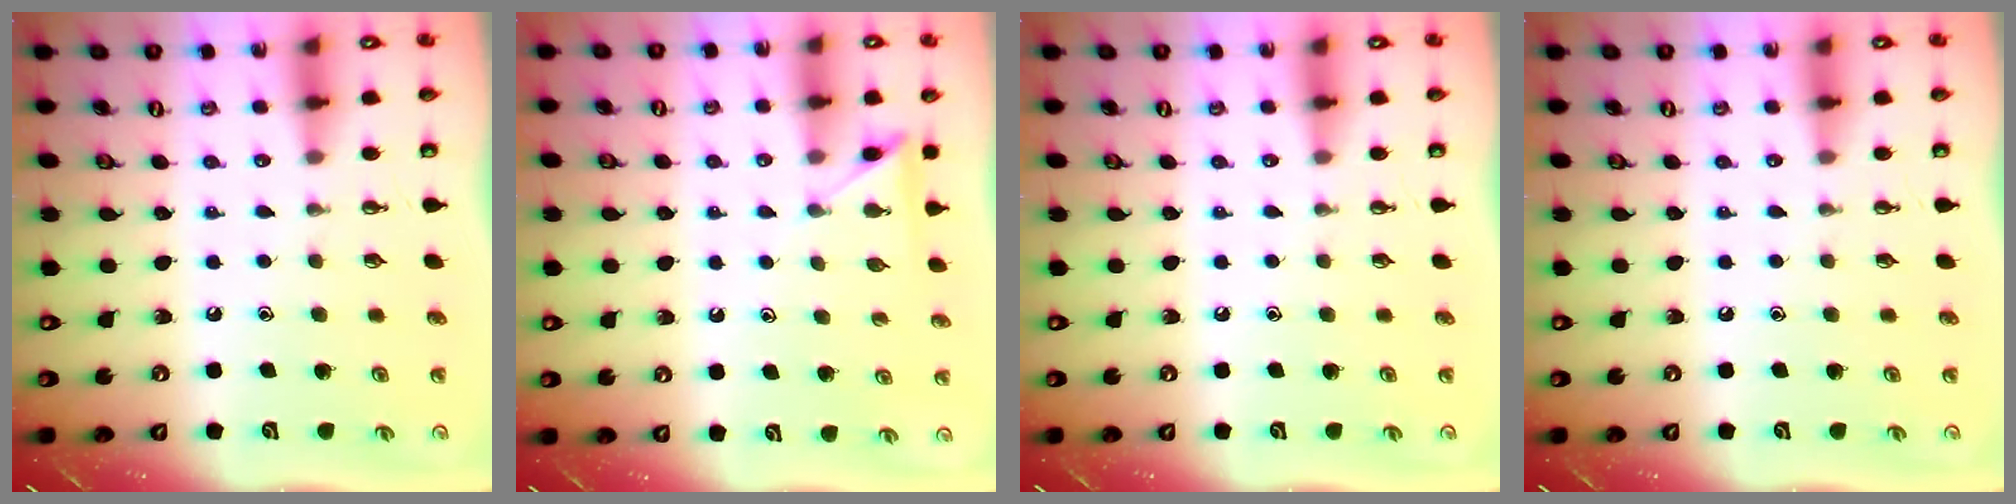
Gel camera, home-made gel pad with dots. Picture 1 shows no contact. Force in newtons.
{"total": 5.5, "press": 5.5, "slide": 0.5}
{"total": 0.0}
{"total": 0.0}